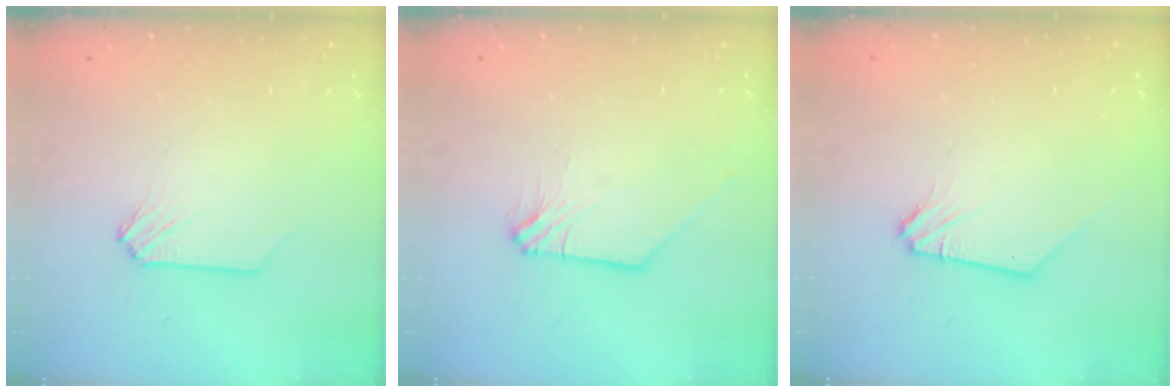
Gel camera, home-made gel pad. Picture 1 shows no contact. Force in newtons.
{"total": 0.9, "press": 0.8, "slide": 0.2}
{"total": 1.0, "press": 1.0, "slide": 0.1}